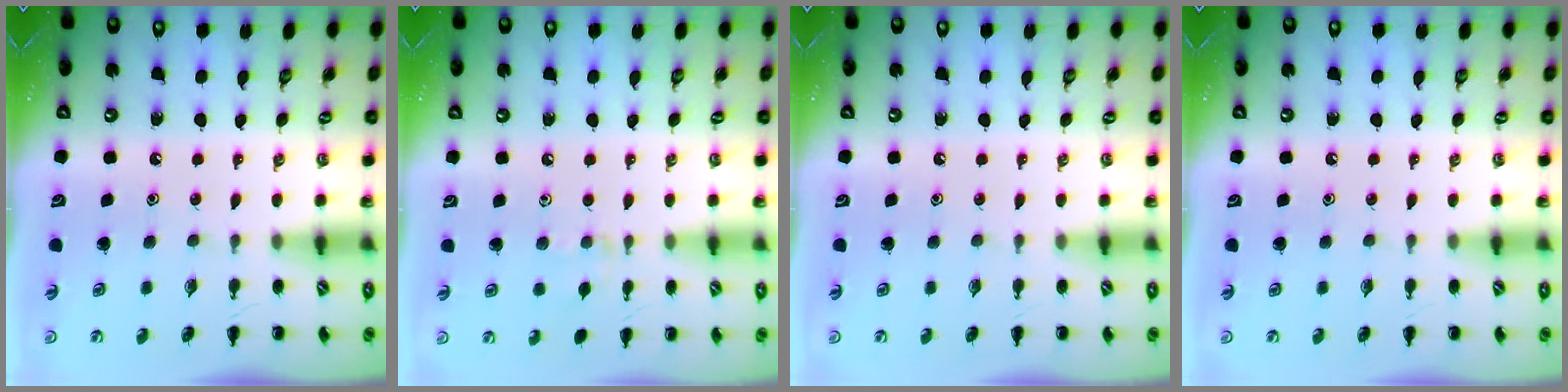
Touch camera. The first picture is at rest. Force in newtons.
{"total": 5.1, "press": 4.8, "slide": 1.6}
{"total": 0.0}
{"total": 0.0}